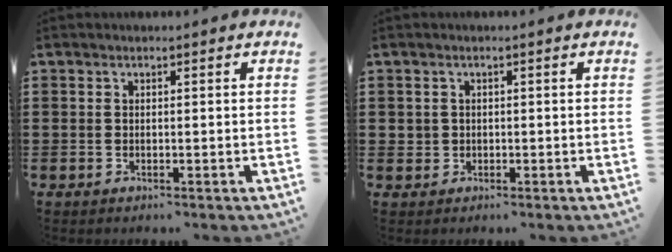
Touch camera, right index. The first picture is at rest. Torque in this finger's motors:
{"motor_torque": [1.17, 0.96, 0.14, 0.01]}